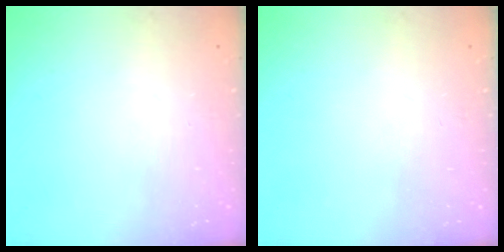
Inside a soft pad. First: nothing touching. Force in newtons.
{"total": 0.0}